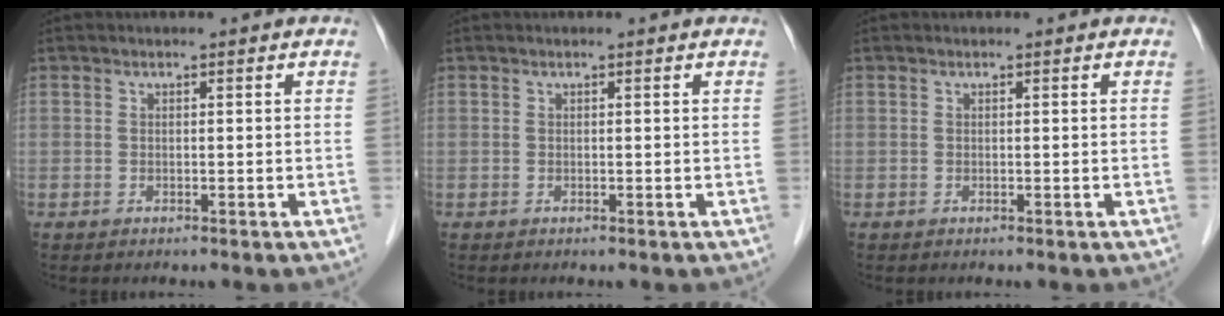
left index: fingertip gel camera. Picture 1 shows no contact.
{"total": 0.0}
{"total": 0.0}